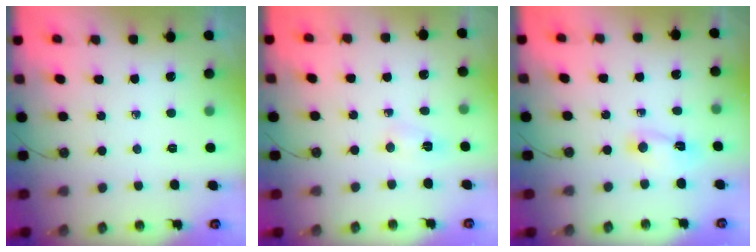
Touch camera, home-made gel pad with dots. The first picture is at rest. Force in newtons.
{"total": 2.7, "press": 2.7, "slide": 0.4}
{"total": 2.3, "press": 2.3, "slide": 0.3}